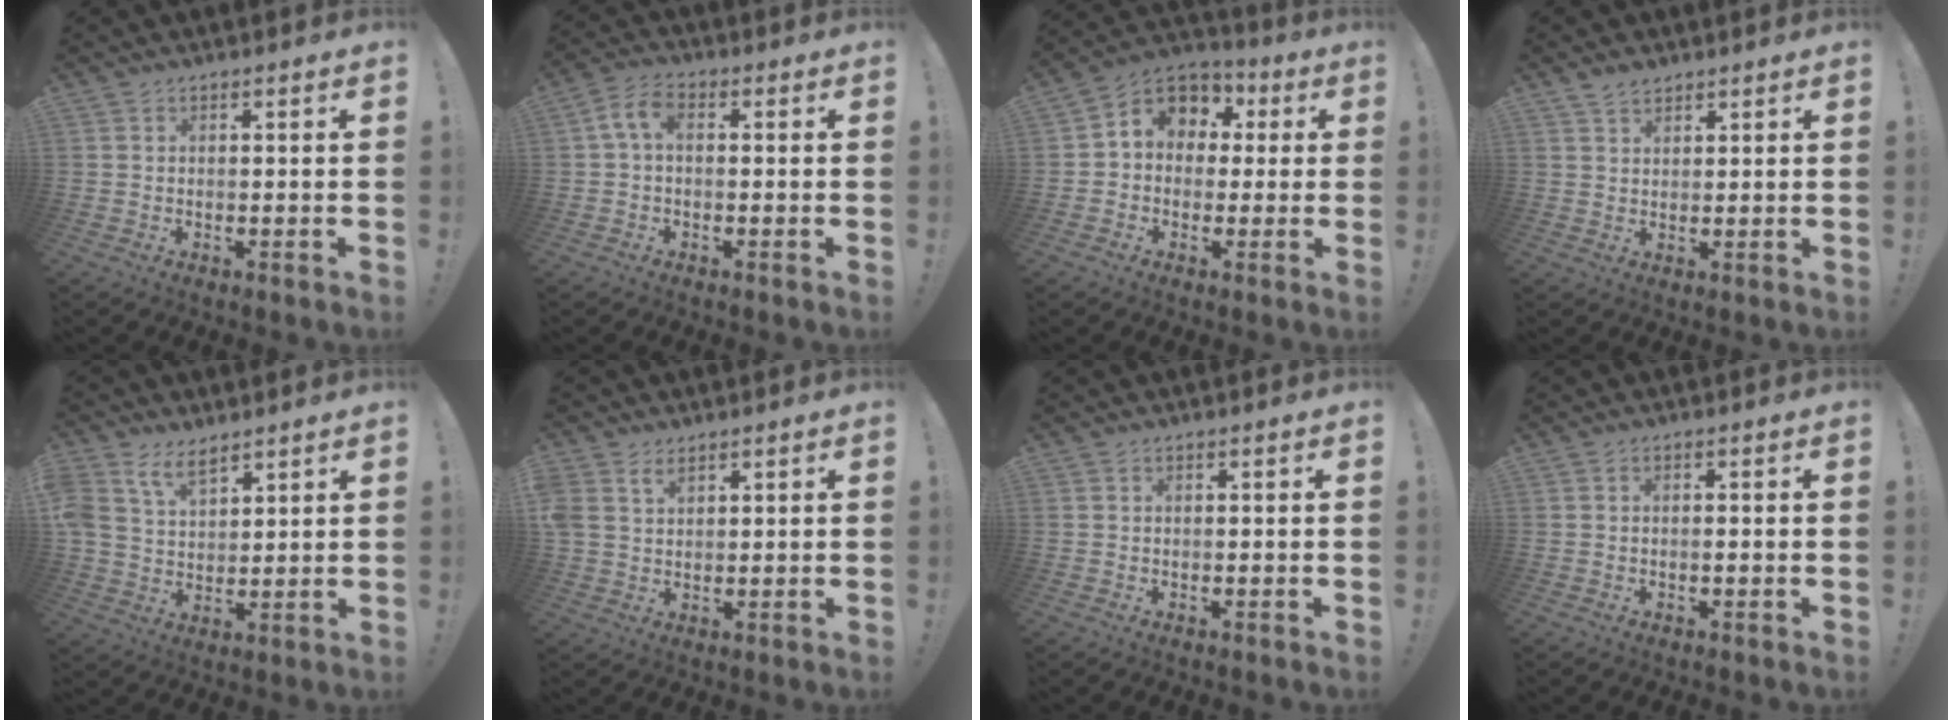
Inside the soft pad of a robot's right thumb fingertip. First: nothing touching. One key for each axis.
{"total": 5.7, "fx": 0.7, "fy": 3.1, "fz": 4.7, "tx": -0.101, "ty": 0.003, "tz": 0.014}
{"total": 8.3, "fx": 1.5, "fy": 7.2, "fz": 3.9, "tx": -0.054, "ty": -0.001, "tz": 0.034}
{"total": 3.0, "fx": 2.5, "fy": 1.4, "fz": 0.8, "tx": -0.012, "ty": -0.014, "tz": 0.046}
{"total": 9.2, "fx": 6.4, "fy": 5.0, "fz": 4.3, "tx": -0.097, "ty": -0.030, "tz": 0.126}
{"total": 4.3, "fx": 2.6, "fy": 2.7, "fz": 2.0, "tx": -0.040, "ty": -0.007, "tz": 0.051}
{"total": 0.0}
{"total": 0.7, "fx": -0.4, "fy": -0.1, "fz": 0.6, "tx": -0.004, "ty": -0.004, "tz": -0.009}